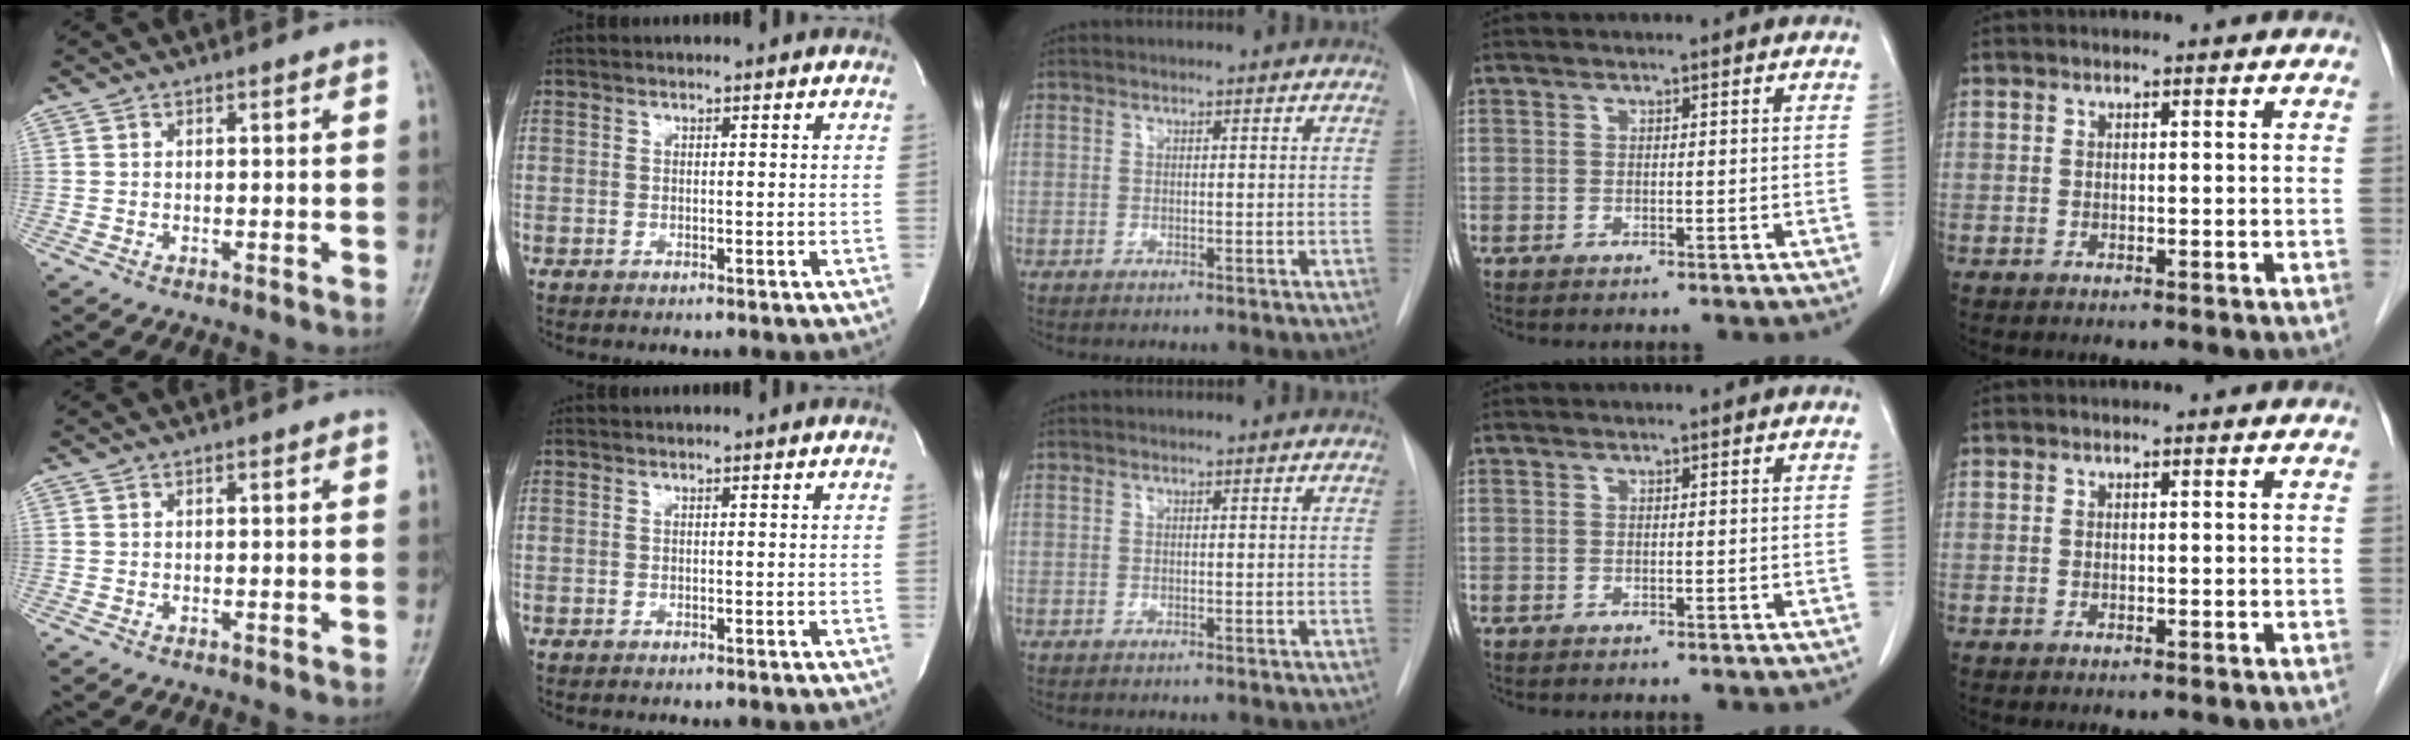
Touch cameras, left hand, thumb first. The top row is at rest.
{}